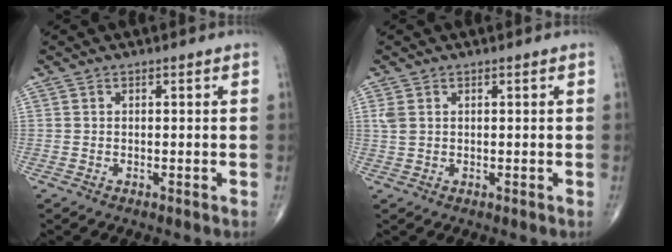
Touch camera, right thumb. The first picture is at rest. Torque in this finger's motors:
{"motor_torque": [0.15, 0.37, 0.59, 0.20, -0.05]}